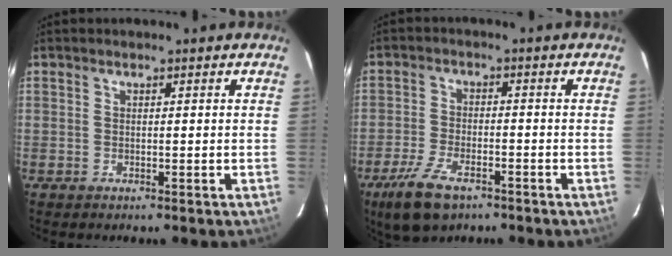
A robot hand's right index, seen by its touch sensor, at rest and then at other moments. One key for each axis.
{"total": 9.4, "fx": -6.1, "fy": 4.0, "fz": 5.8, "tx": -0.144, "ty": -0.018, "tz": -0.114}